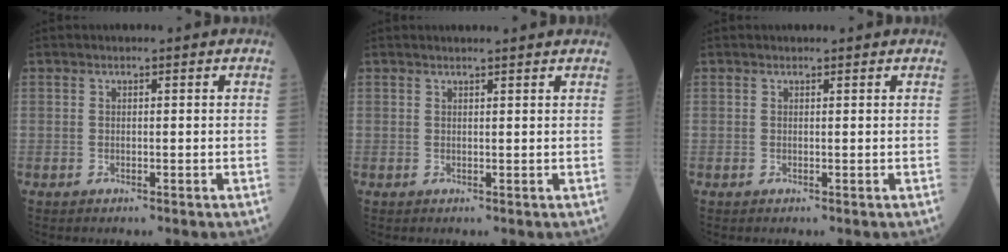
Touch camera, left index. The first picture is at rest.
{"total": 3.9, "force": [3.7, 0.1, 1.4], "torque": [-0.019, 0.013, 0.038]}
{"total": 0.7, "force": [0.7, 0.2, 0.2], "torque": [-0.008, 0.003, 0.006]}